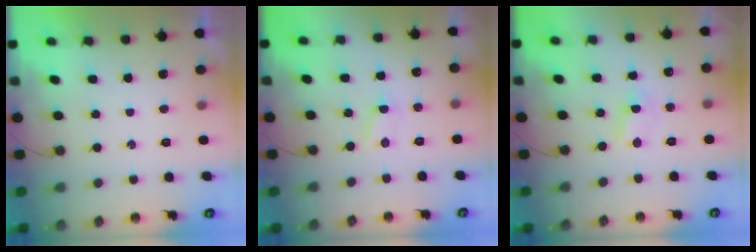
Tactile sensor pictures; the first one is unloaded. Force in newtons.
{"total": 2.0, "press": 2.0, "slide": 0.3}
{"total": 1.7, "press": 1.7, "slide": 0.3}